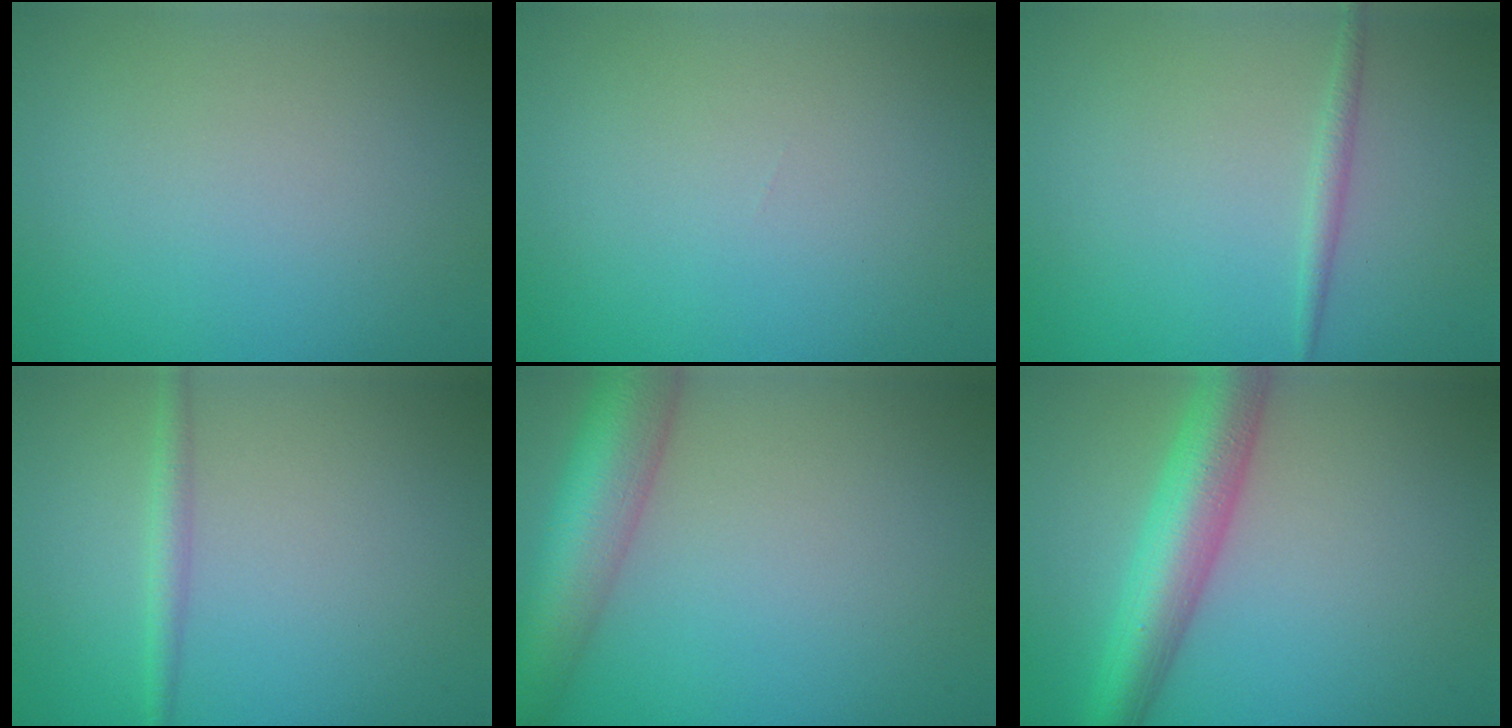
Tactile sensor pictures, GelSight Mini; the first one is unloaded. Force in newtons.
{"total": 0.0}
{"total": 1.1, "press": 1.1, "slide": 0.1}
{"total": 1.7, "press": 1.7, "slide": 0.1}
{"total": 7.6, "press": 7.6, "slide": 0.4}
{"total": 6.5, "press": 6.5, "slide": 0.1}